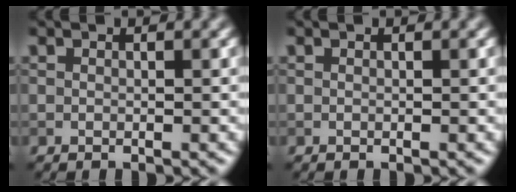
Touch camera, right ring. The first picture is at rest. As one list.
[{"total": 0.0}]